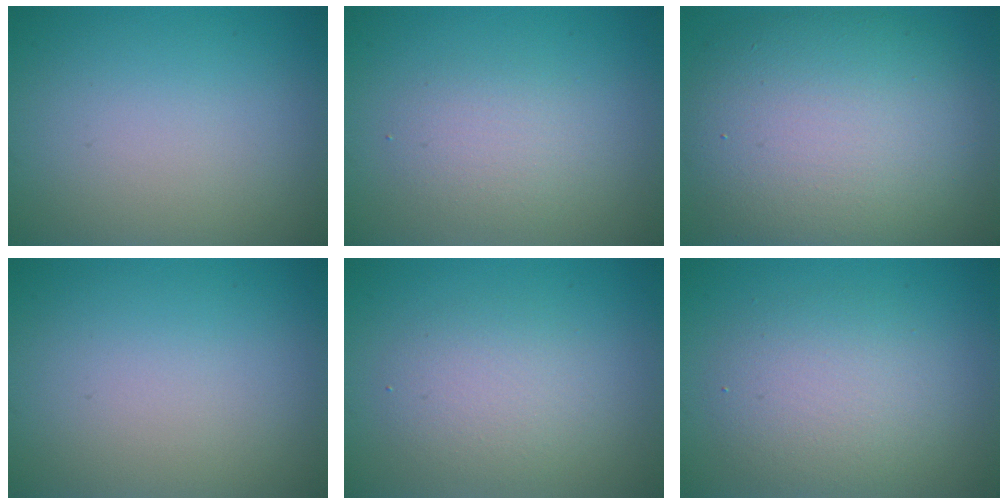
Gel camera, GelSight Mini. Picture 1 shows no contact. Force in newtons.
{"total": 2.1, "press": 2.0, "slide": 0.1}
{"total": 11.2, "press": 11.2, "slide": 0.6}
{"total": 0.0}
{"total": 2.9, "press": 2.8, "slide": 0.3}
{"total": 2.5, "press": 2.5, "slide": 0.4}